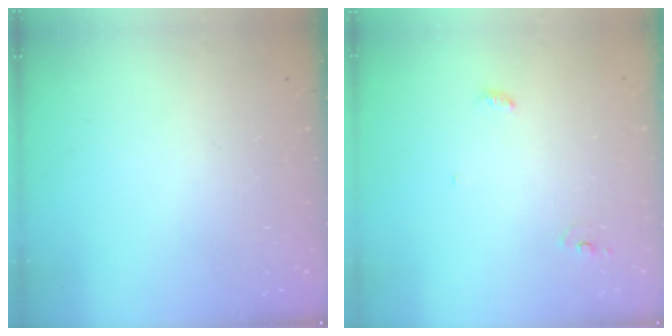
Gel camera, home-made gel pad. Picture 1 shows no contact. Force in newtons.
{"total": 3.6, "press": 3.6, "slide": 0.2}